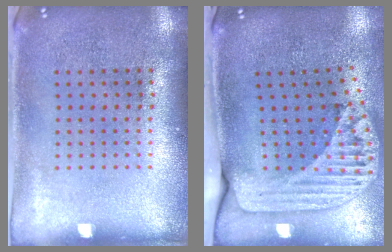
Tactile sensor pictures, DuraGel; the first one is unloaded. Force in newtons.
{"total": 2.4, "press": 1.7, "slide": 1.7}